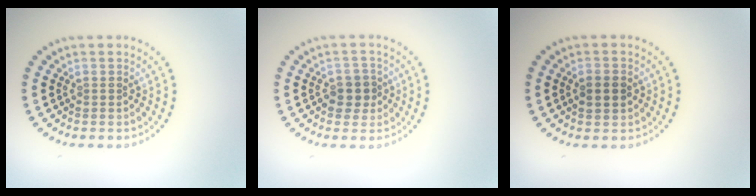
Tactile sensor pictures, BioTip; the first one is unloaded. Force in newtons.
{"total": 2.0, "press": 1.9, "slide": 0.7}
{"total": 2.1, "press": 2.1, "slide": 0.1}